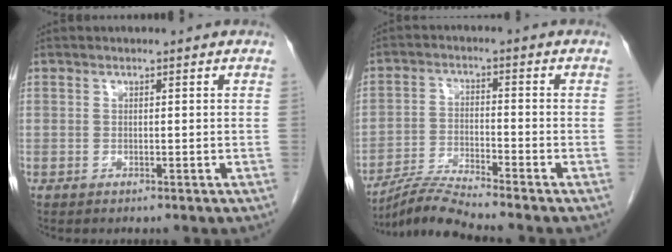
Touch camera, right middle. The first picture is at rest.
{"total": 6.5, "force": [-6.0, -1.9, 1.6], "torque": [-0.037, -0.021, -0.115]}